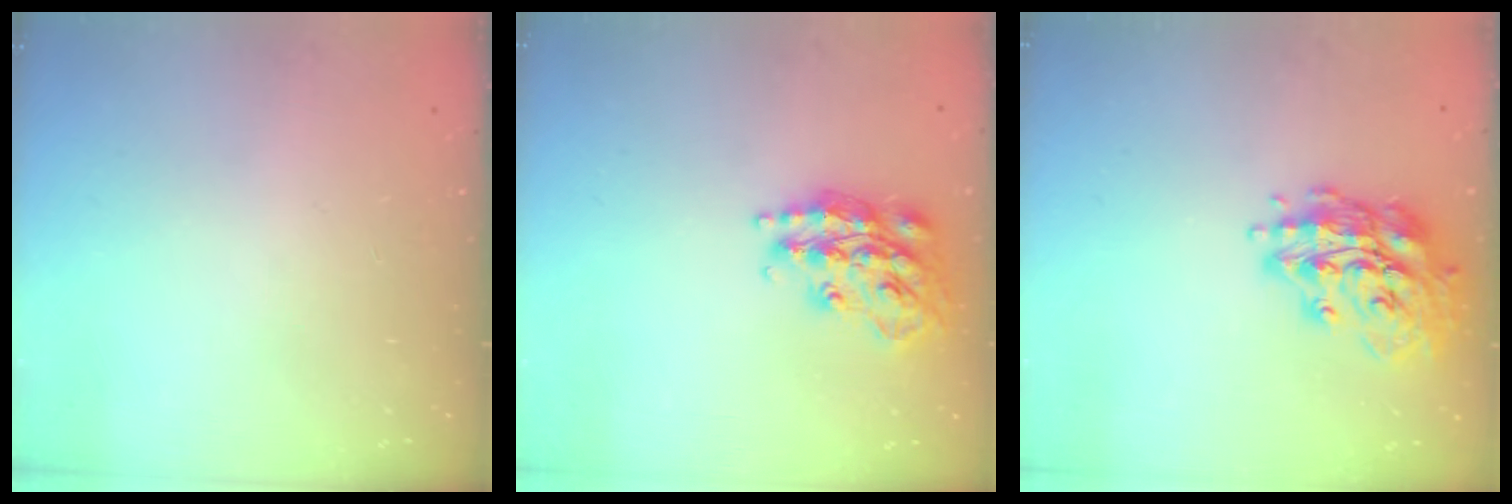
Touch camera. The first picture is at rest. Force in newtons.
{"total": 19.2, "press": 19.2, "slide": 1.3}
{"total": 16.1, "press": 15.9, "slide": 2.1}